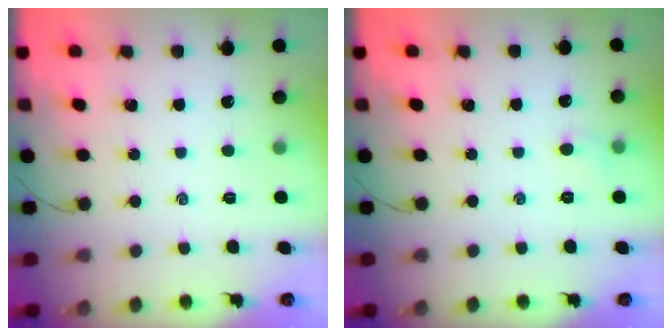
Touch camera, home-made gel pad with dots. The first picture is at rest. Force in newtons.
{"total": 3.8, "press": 3.6, "slide": 1.2}